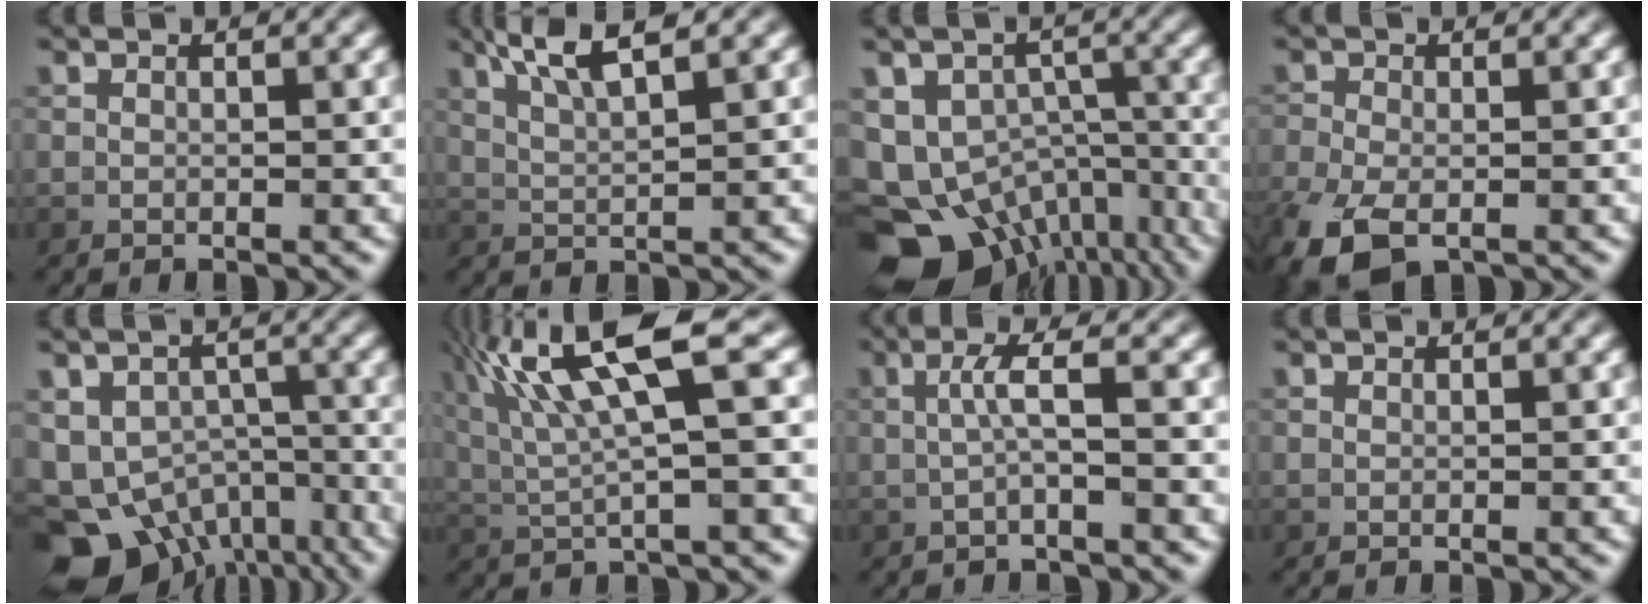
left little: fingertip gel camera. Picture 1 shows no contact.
{"total": 4.7, "force": [2.8, 0.8, 3.7], "torque": [-0.073, 0.014, 0.056]}
{"total": 16.6, "force": [-9.6, 11.1, 7.7], "torque": [-0.148, -0.046, -0.105]}
{"total": 7.1, "force": [-3.9, 3.6, 4.6], "torque": [-0.113, -0.028, -0.074]}
{"total": 12.9, "force": [-8.1, 8.4, 5.6], "torque": [-0.100, -0.032, -0.102]}
{"total": 10.4, "force": [3.8, 2.0, 9.5], "torque": [-0.177, 0.024, 0.073]}
{"total": 2.5, "force": [-0.1, 0.1, 2.5], "torque": [-0.051, 0.009, -0.008]}
{"total": 0.0}